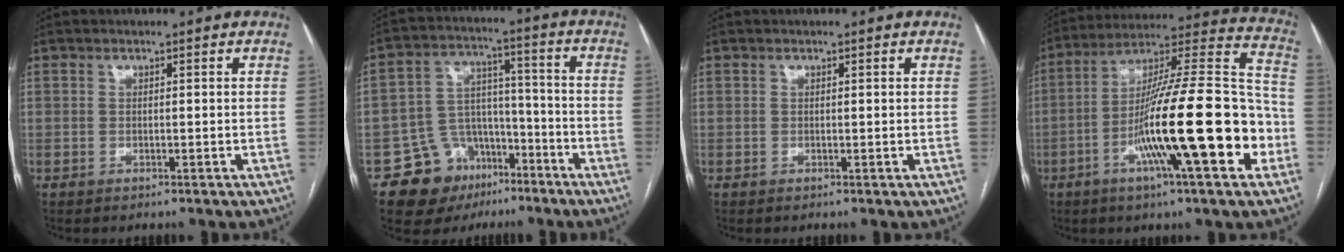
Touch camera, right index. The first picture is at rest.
{"total": 11.5, "force": [-6.9, 8.6, 3.4], "torque": [-0.050, 0.054, -0.100]}
{"total": 0.0}
{"total": 23.4, "force": [-7.1, 1.8, 22.2], "torque": [-0.333, 0.000, -0.120]}